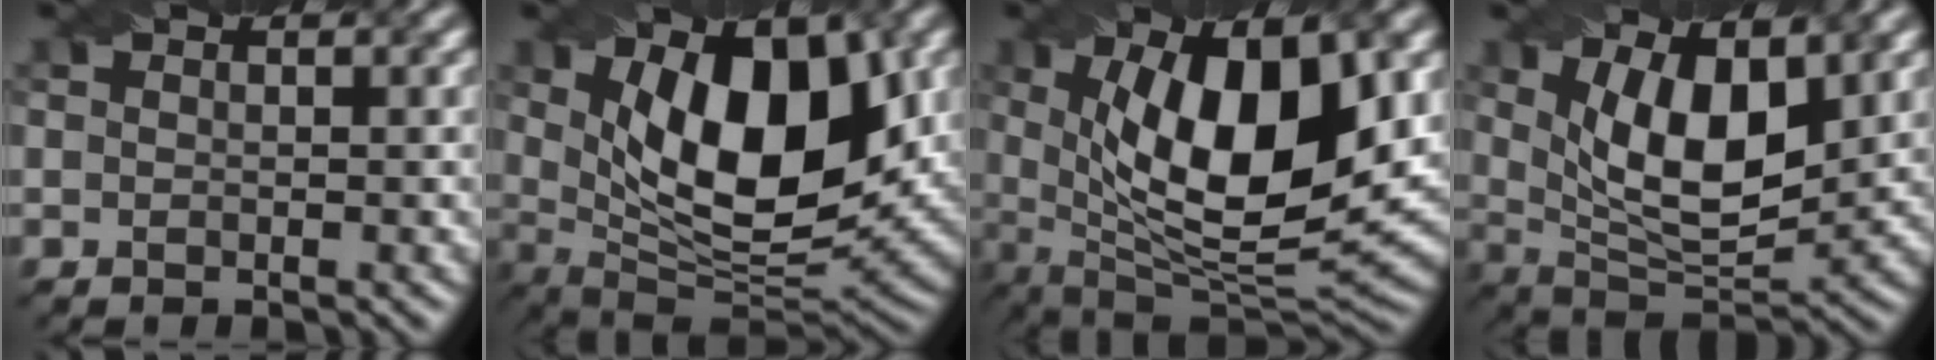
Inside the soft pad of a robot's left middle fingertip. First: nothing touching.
{"total": 12.8, "force": [2.9, 6.0, 10.9], "torque": [-0.156, -0.011, 0.047]}
{"total": 13.5, "force": [2.7, 5.4, 12.1], "torque": [-0.190, -0.008, 0.039]}
{"total": 9.0, "force": [2.8, 3.9, 7.6], "torque": [-0.133, -0.009, 0.046]}